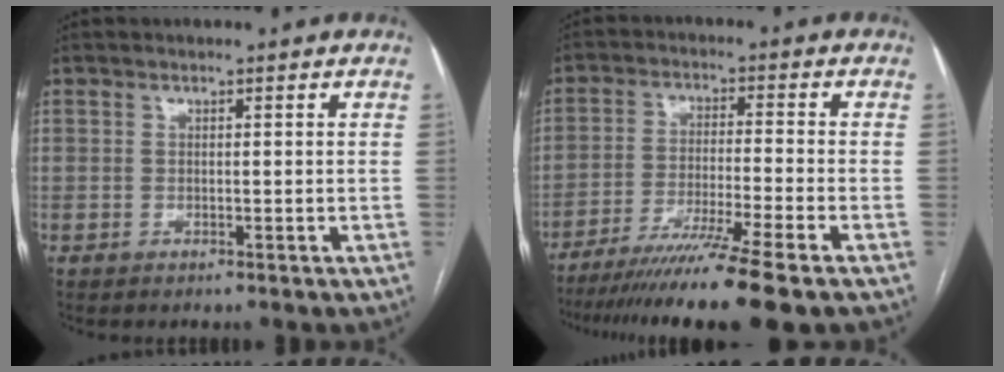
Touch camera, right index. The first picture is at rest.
{"total": 14.7, "force": [-11.4, -2.1, 9.0], "torque": [-0.146, -0.047, -0.184]}